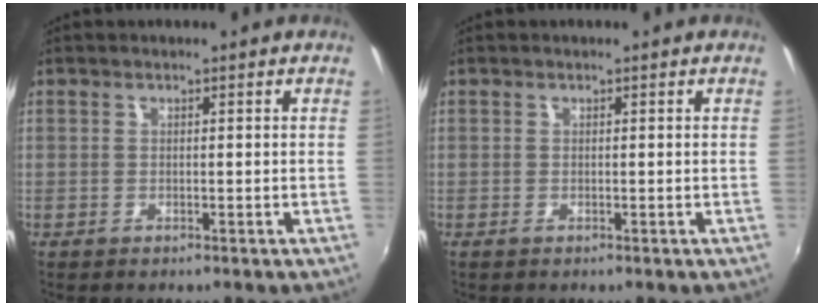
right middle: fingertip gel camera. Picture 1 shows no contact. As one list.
[{"total": 0.0}]